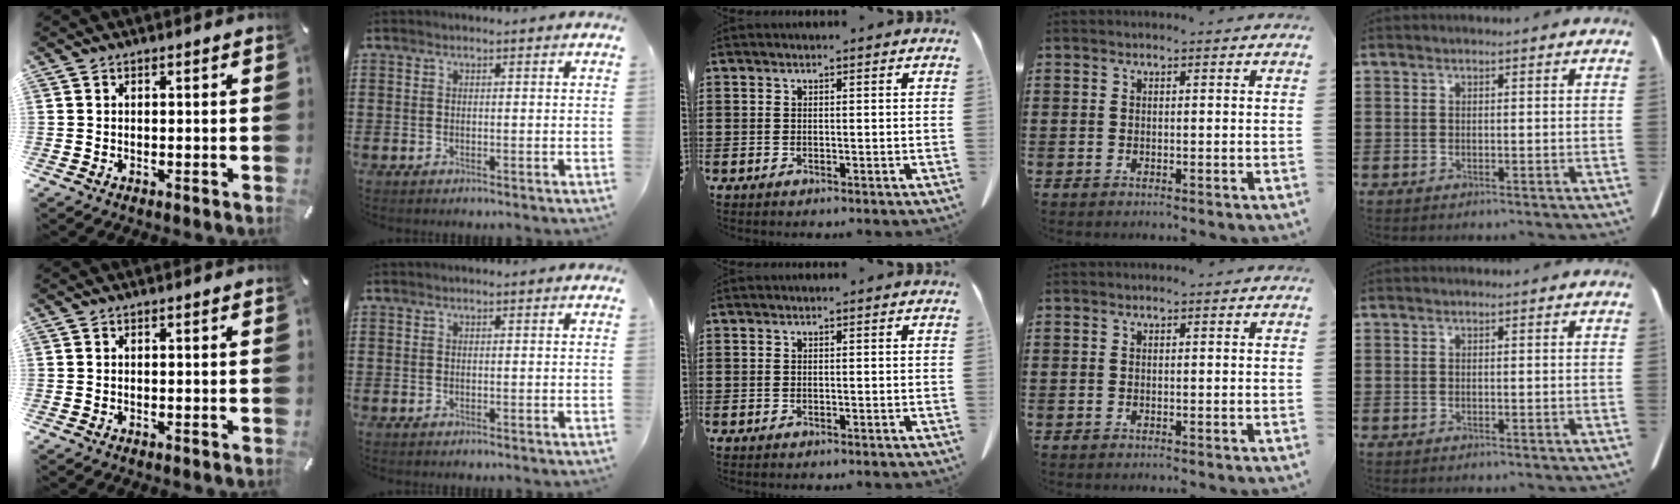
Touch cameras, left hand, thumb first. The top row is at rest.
{}